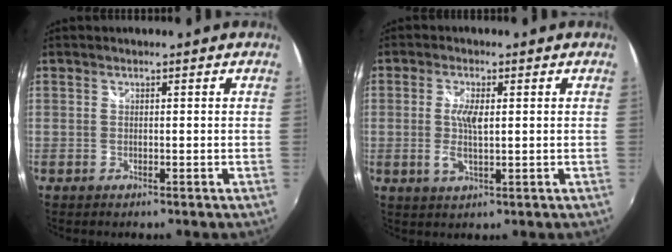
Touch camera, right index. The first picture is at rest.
{"total": 4.6, "force": [0.2, 1.6, 4.3], "torque": [-0.084, -0.003, 0.002]}